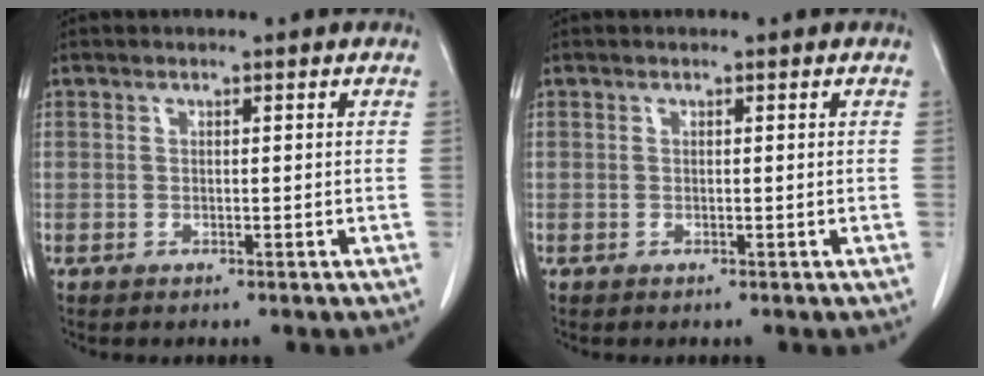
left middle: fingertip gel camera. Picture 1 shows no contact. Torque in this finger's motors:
{"motor_torque": [0.00, 0.00, 0.01, 0.00]}